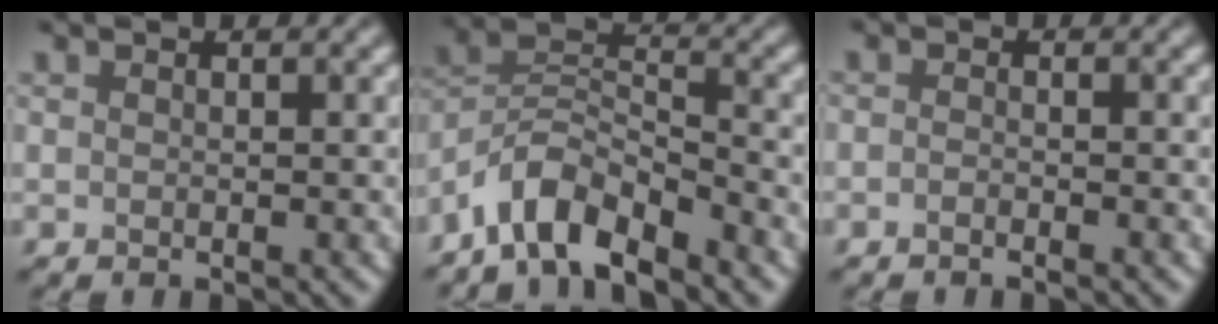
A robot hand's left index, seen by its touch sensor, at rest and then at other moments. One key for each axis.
{"total": 5.9, "fx": -5.5, "fy": 1.2, "fz": 2.0, "tx": -0.037, "ty": 0.002, "tz": -0.095}
{"total": 1.4, "fx": -1.3, "fy": -0.3, "fz": -0.2, "tx": -0.006, "ty": -0.008, "tz": -0.014}